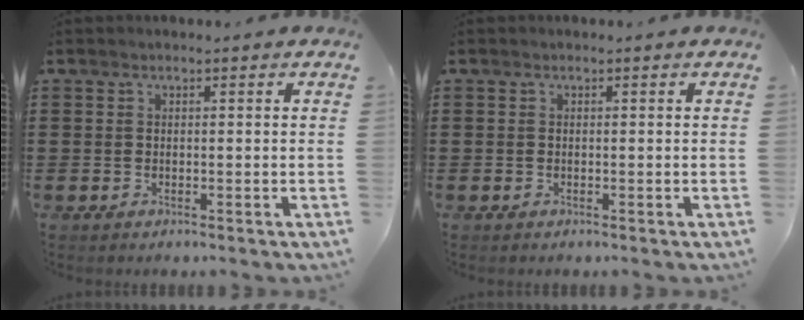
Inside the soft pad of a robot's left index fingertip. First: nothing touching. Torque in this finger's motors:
{"motor_torque": [-0.02, -0.02, 0.01, -0.01]}